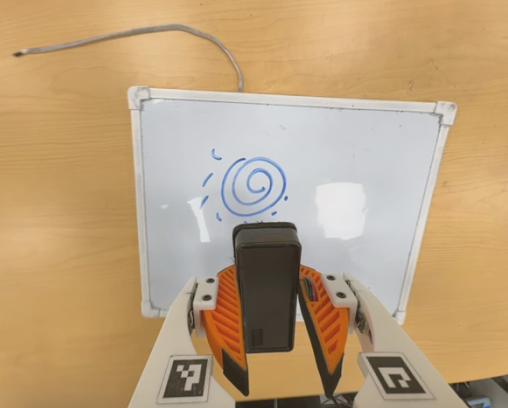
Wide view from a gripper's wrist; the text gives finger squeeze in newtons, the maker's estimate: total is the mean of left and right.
{"total": 7.7, "left": 6.7, "right": 8.6}